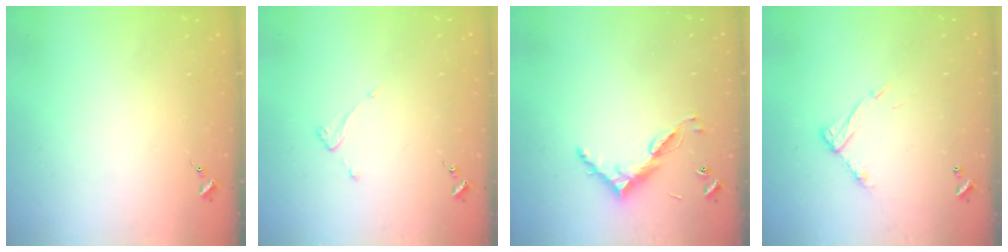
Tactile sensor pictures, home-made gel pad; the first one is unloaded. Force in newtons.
{"total": 3.8, "press": 3.7, "slide": 0.2}
{"total": 8.7, "press": 8.7, "slide": 0.5}
{"total": 9.4, "press": 9.4, "slide": 0.5}